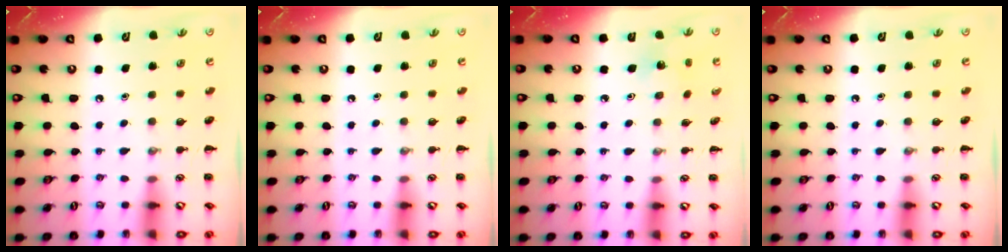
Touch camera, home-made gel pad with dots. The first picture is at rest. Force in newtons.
{"total": 0.0}
{"total": 1.9, "press": 1.8, "slide": 0.6}
{"total": 0.0}